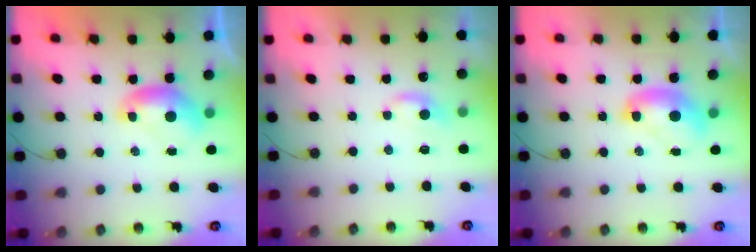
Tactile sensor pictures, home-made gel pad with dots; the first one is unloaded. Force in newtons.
{"total": 1.4, "press": 1.2, "slide": 0.5}
{"total": 2.3, "press": 2.3, "slide": 0.3}